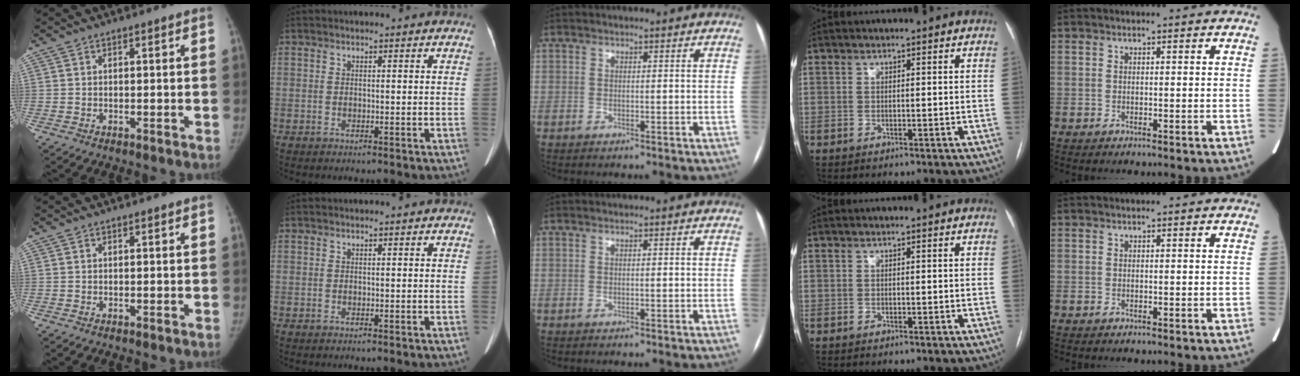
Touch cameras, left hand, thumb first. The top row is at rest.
{}